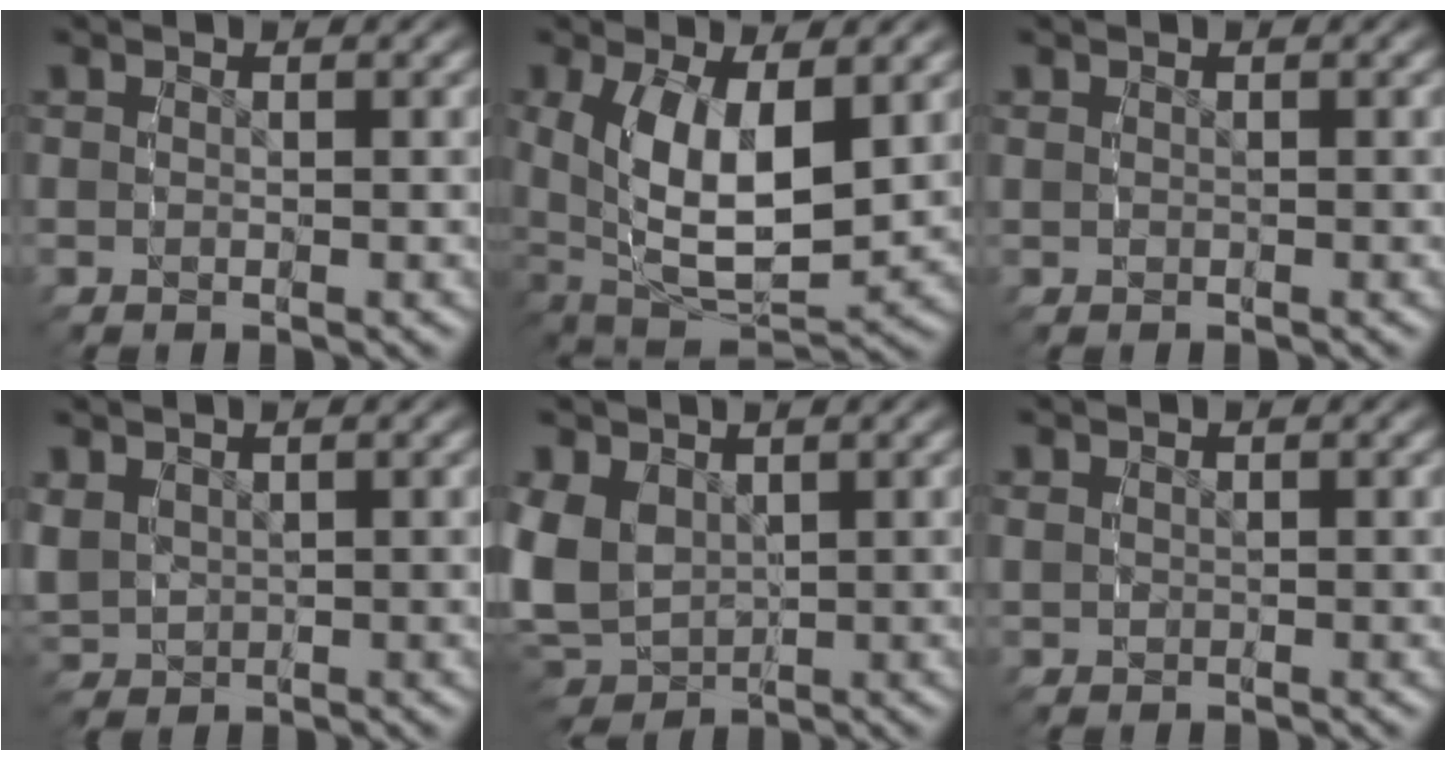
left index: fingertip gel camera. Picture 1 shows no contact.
{"total": 10.0, "force": [-0.9, 6.4, 7.7], "torque": [-0.150, -0.046, 0.012]}
{"total": 0.5, "force": [0.0, 0.5, 0.1], "torque": [0.003, 0.003, 0.000]}
{"total": 3.0, "force": [0.5, 2.7, 1.2], "torque": [-0.040, -0.004, 0.016]}
{"total": 7.0, "force": [-0.1, 6.2, 3.4], "torque": [-0.112, -0.036, 0.012]}
{"total": 1.1, "force": [0.2, 1.0, 0.5], "torque": [-0.008, 0.000, 0.007]}